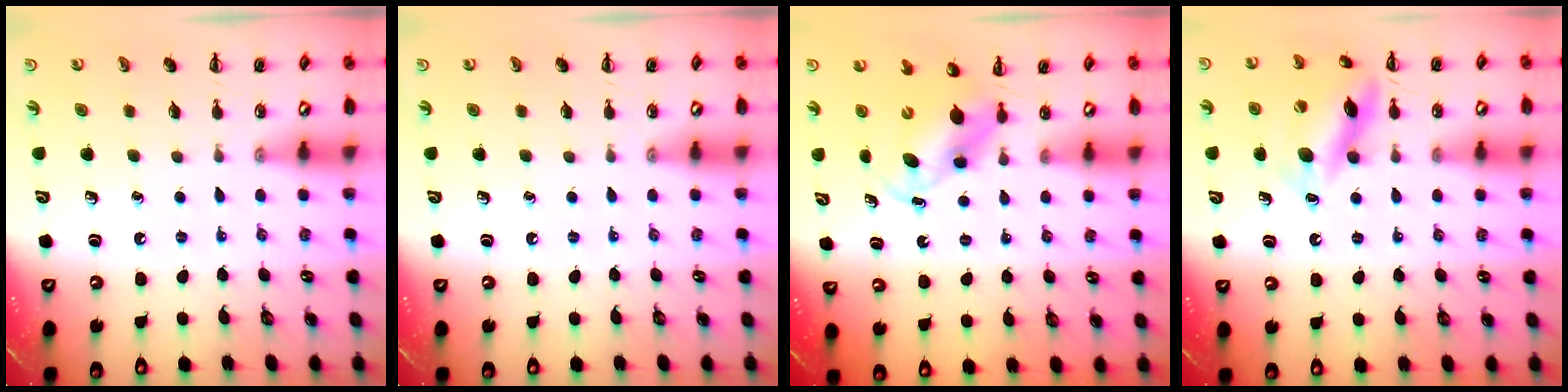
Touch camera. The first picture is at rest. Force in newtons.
{"total": 0.0}
{"total": 5.8, "press": 5.8, "slide": 0.6}
{"total": 13.0, "press": 13.0, "slide": 1.2}